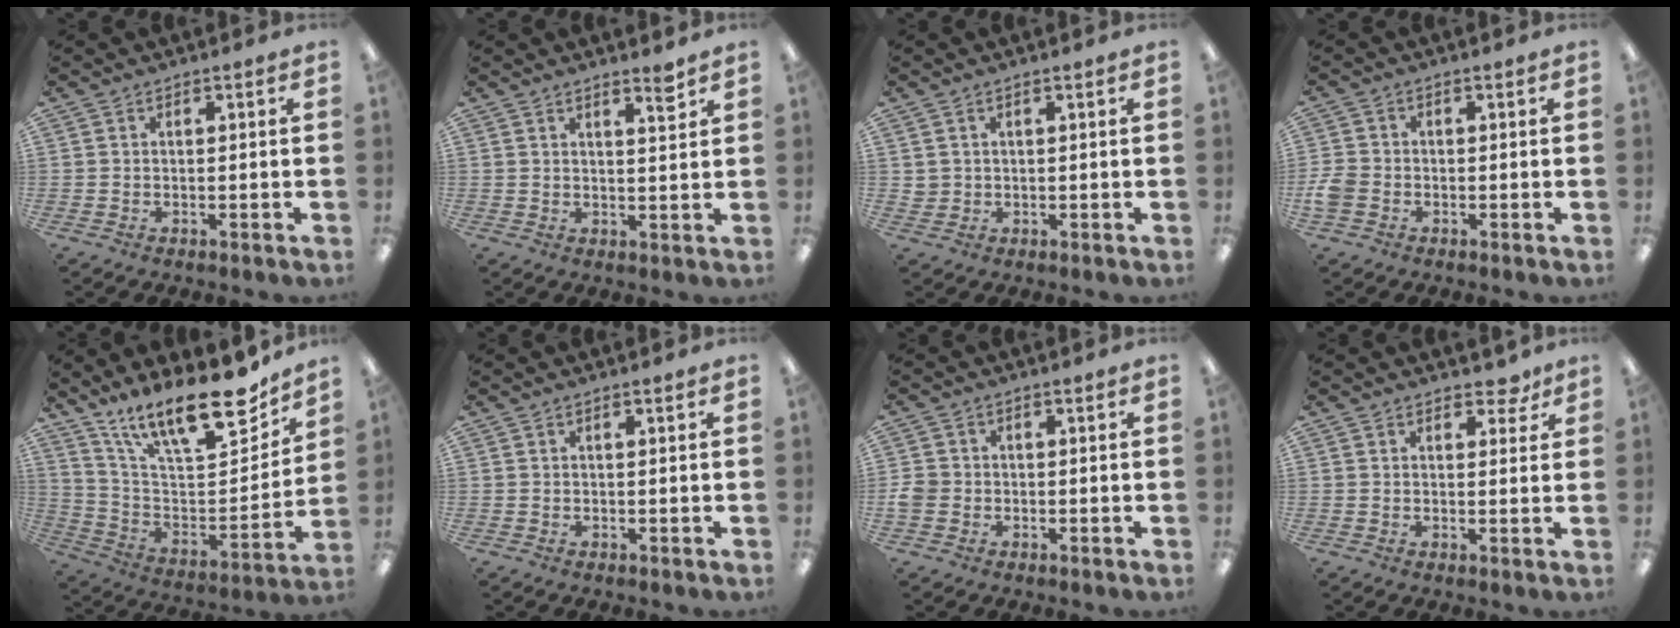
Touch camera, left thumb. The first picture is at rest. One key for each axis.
{"total": 3.5, "fx": 2.8, "fy": 0.2, "fz": 2.1, "tx": -0.023, "ty": -0.020, "tz": 0.043}
{"total": 1.8, "fx": 0.9, "fy": 1.5, "fz": 0.1, "tx": -0.005, "ty": 0.002, "tz": 0.016}
{"total": 4.1, "fx": -1.3, "fy": 3.2, "fz": 2.2, "tx": -0.046, "ty": 0.005, "tz": -0.024}
{"total": 20.8, "fx": 15.8, "fy": 6.1, "fz": 12.1, "tx": -0.192, "ty": -0.116, "tz": 0.270}
{"total": 0.5, "fx": 0.3, "fy": 0.0, "fz": 0.4, "tx": -0.007, "ty": 0.000, "tz": 0.006}
{"total": 3.1, "fx": -0.6, "fy": 2.8, "fz": 1.1, "tx": -0.017, "ty": 0.007, "tz": -0.010}
{"total": 4.0, "fx": 2.8, "fy": 2.1, "fz": 1.8, "tx": -0.008, "ty": -0.011, "tz": 0.046}